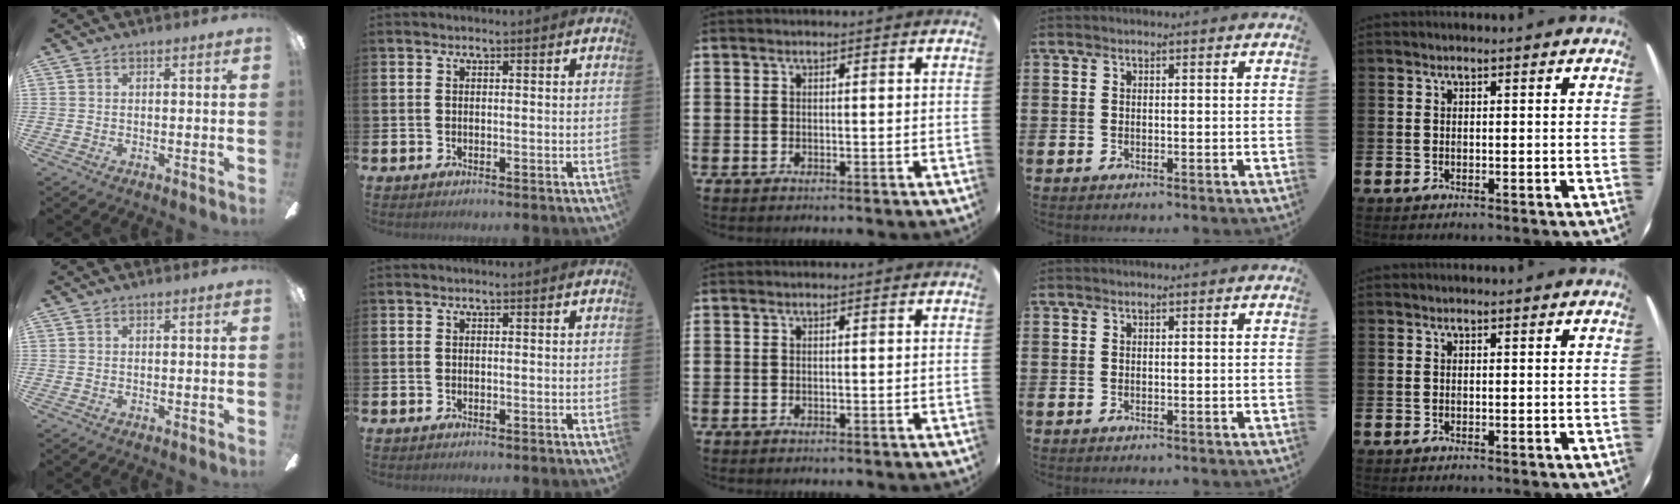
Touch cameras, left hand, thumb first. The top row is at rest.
{}